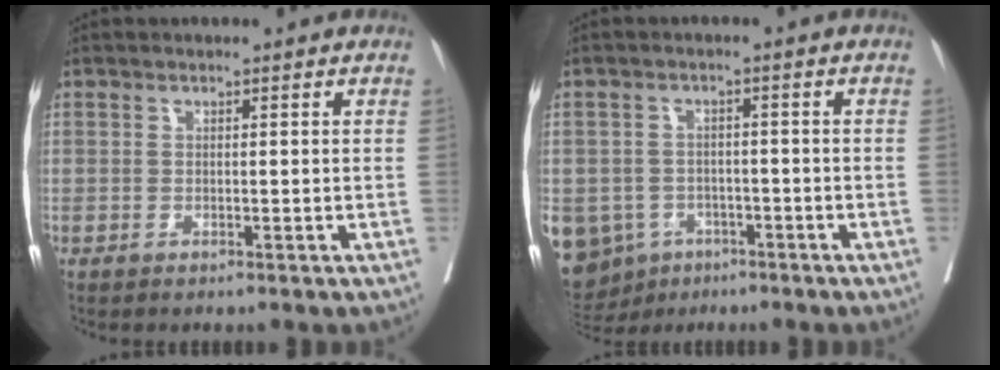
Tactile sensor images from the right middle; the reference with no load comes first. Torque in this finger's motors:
{"motor_torque": [1.66, -0.48, 1.05, 0.21]}